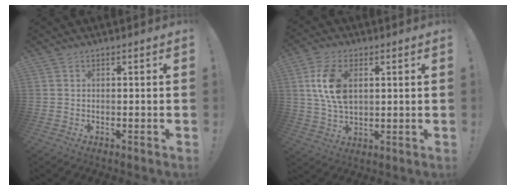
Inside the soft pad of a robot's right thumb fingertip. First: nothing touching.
{"total": 12.0, "force": [2.8, 7.6, 8.9], "torque": [-0.169, 0.005, 0.053]}